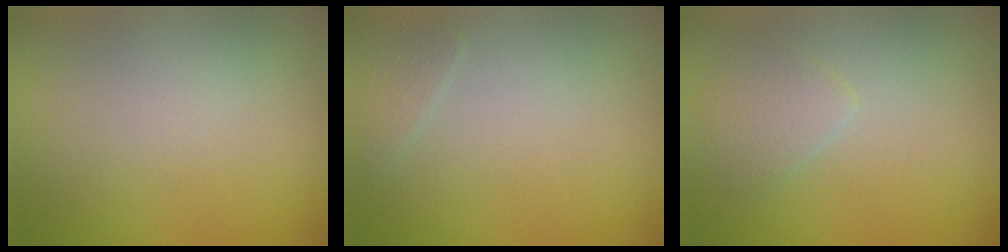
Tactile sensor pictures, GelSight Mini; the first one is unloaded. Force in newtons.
{"total": 1.3, "press": 1.3, "slide": 0.1}
{"total": 1.8, "press": 1.8, "slide": 0.0}